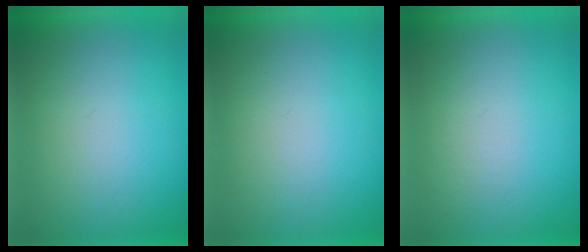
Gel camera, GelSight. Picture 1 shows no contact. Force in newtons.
{"total": 1.0}
{"total": 1.4}